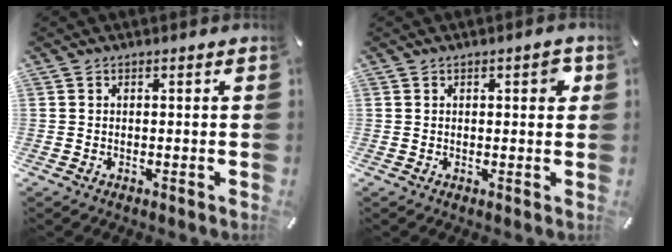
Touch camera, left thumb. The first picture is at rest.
{"total": 3.0, "force": [0.8, 1.2, 2.7], "torque": [-0.029, -0.002, 0.006]}